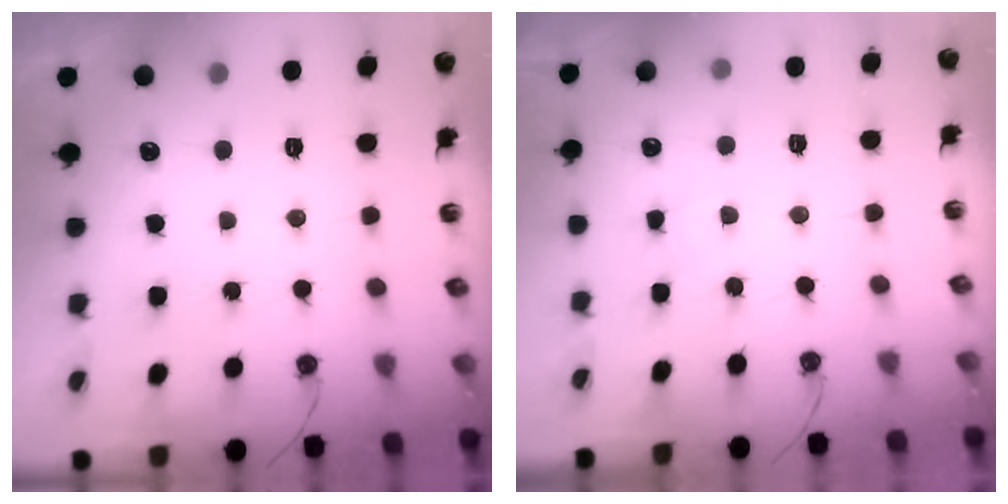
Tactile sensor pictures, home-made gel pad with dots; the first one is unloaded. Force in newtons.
{"total": 3.1, "press": 3.1, "slide": 0.6}